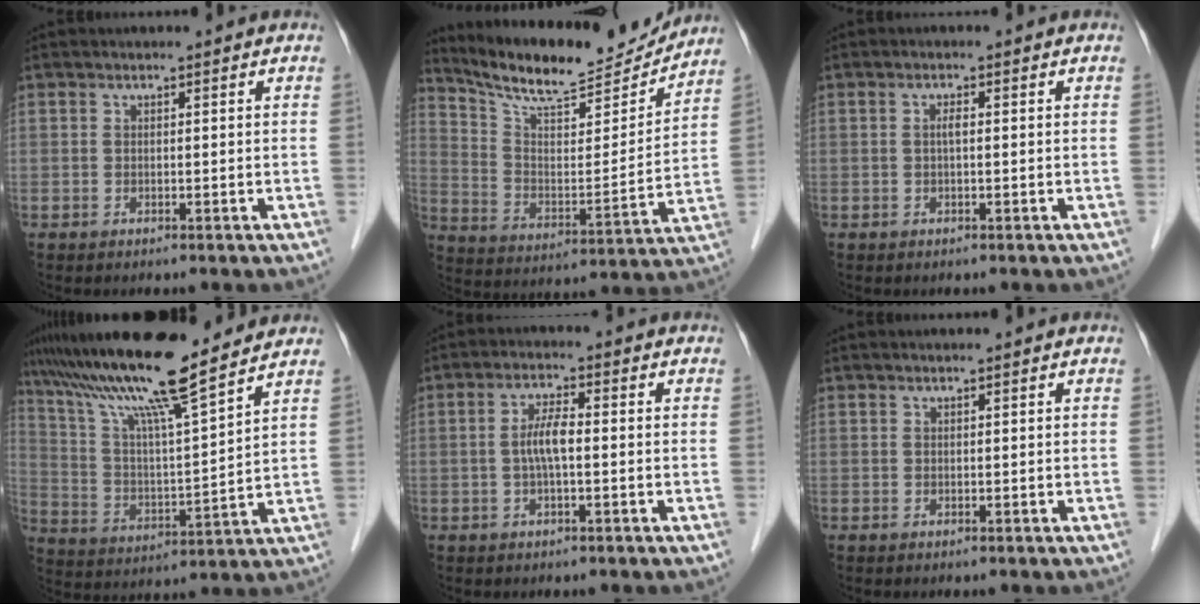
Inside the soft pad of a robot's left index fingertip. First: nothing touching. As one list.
[{"total": 16.3, "force": [15.3, 2.2, 4.9], "torque": [-0.095, -0.024, 0.243]}, {"total": 1.1, "force": [-0.4, 0.1, 1.1], "torque": [-0.021, -0.001, -0.008]}, {"total": 16.2, "force": [13.1, 0.1, 9.5], "torque": [-0.173, 0.009, 0.229]}, {"total": 4.0, "force": [-0.7, 0.8, 3.9], "torque": [-0.081, 0.005, -0.015]}, {"total": 0.0}]